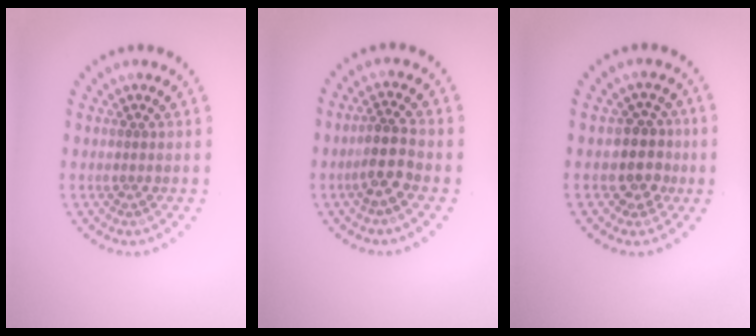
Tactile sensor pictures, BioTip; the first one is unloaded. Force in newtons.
{"total": 2.8, "press": 2.5, "slide": 1.3}
{"total": 3.0, "press": 2.7, "slide": 1.3}